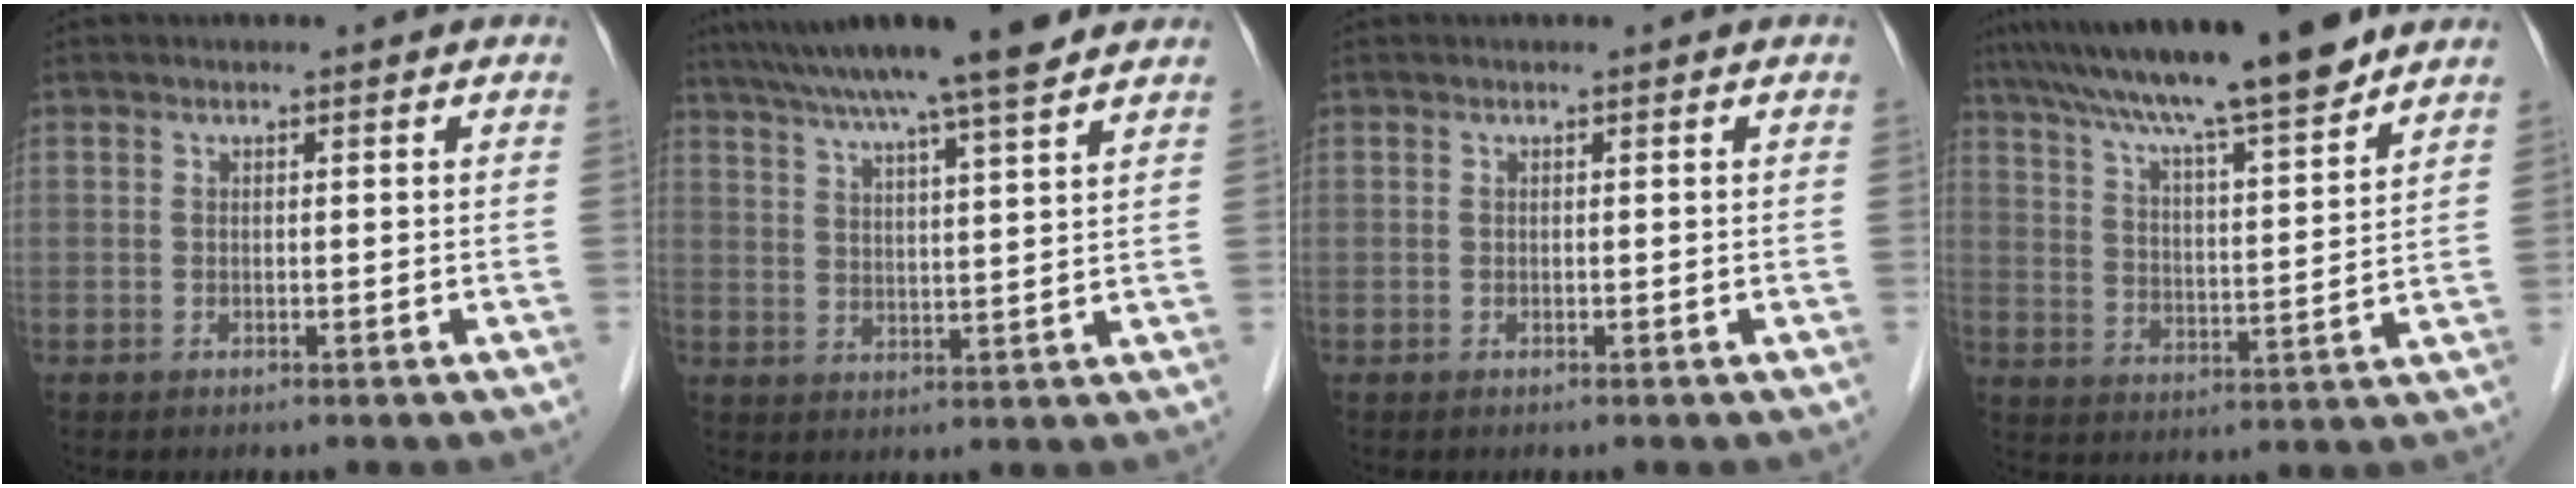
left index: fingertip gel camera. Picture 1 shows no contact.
{"total": 15.0, "force": [12.4, -0.1, 8.4], "torque": [-0.144, 0.027, 0.183]}
{"total": 0.0}
{"total": 17.2, "force": [14.2, 0.4, 9.6], "torque": [-0.158, 0.017, 0.226]}